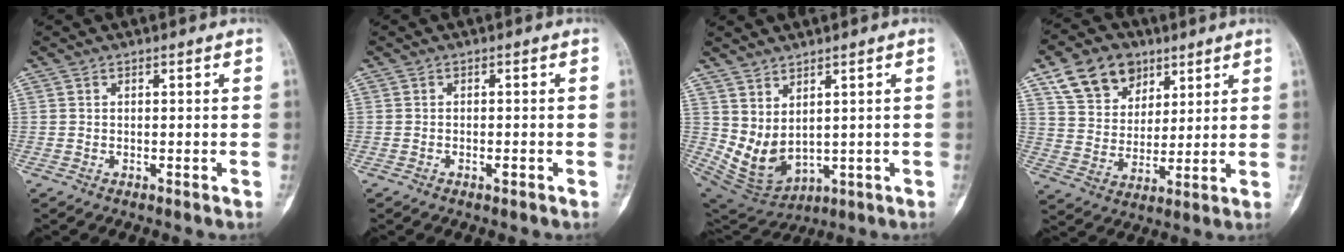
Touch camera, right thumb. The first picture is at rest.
{"total": 1.2, "force": [-0.6, 0.5, 0.8], "torque": [-0.017, 0.004, -0.010]}
{"total": 9.1, "force": [1.9, 5.5, 7.0], "torque": [-0.112, -0.023, 0.066]}
{"total": 12.7, "force": [7.1, 9.0, 5.4], "torque": [-0.068, -0.020, 0.132]}